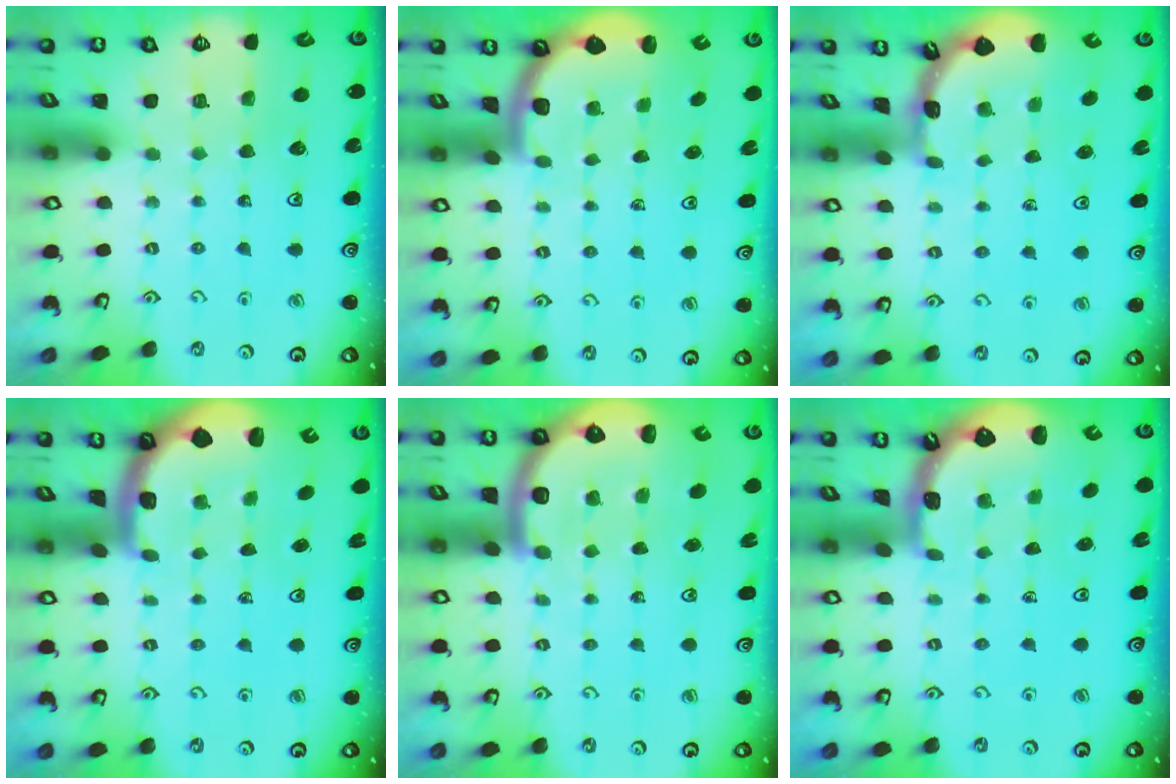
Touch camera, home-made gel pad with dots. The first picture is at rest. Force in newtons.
{"total": 1.9, "press": 1.8, "slide": 0.3}
{"total": 1.8, "press": 1.8, "slide": 0.1}
{"total": 1.7, "press": 1.6, "slide": 0.3}
{"total": 7.6, "press": 7.4, "slide": 1.8}
{"total": 1.0, "press": 1.0, "slide": 0.2}